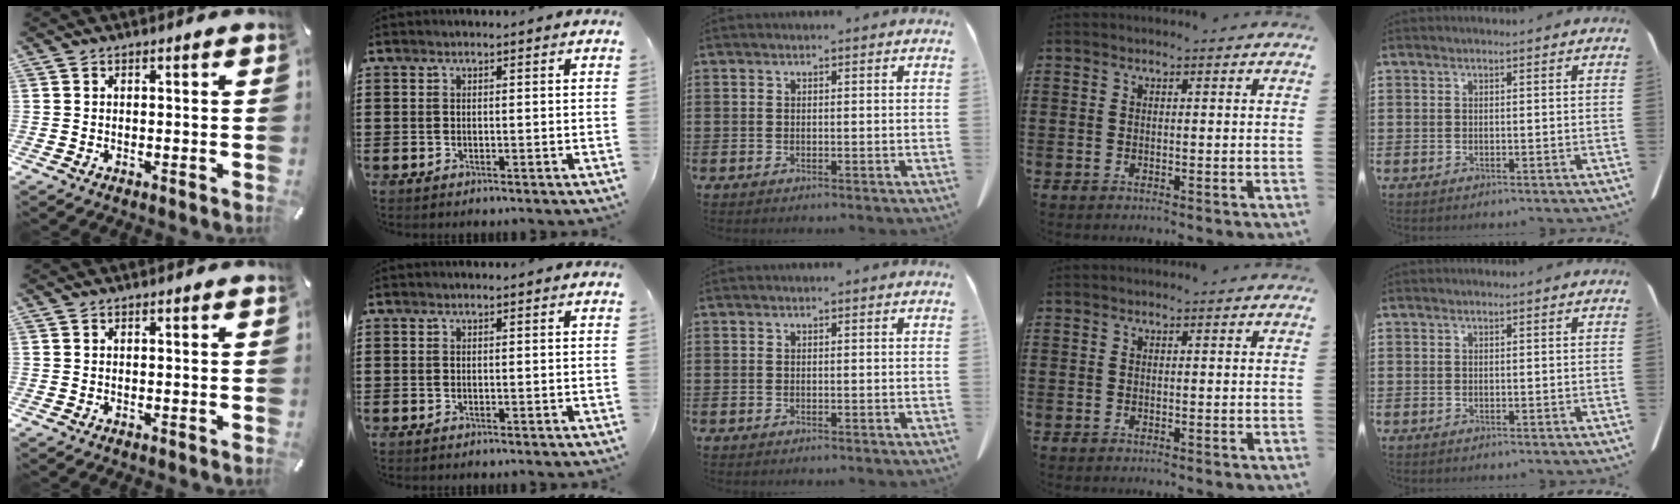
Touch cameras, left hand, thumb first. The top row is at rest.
{}